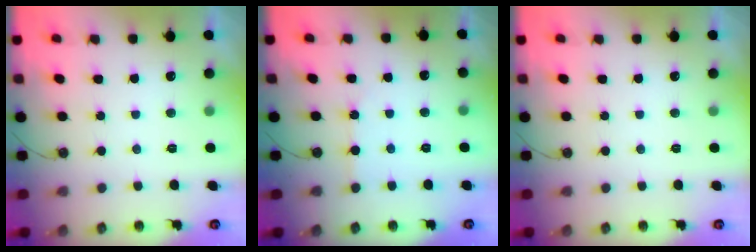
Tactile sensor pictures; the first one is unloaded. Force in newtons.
{"total": 2.6, "press": 2.5, "slide": 0.5}
{"total": 0.0}